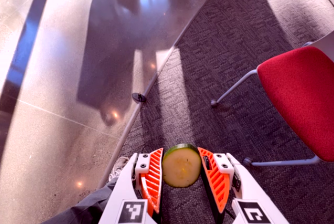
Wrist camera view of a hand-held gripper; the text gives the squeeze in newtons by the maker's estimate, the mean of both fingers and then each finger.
{"total": 10.7, "left": 10.8, "right": 10.5}